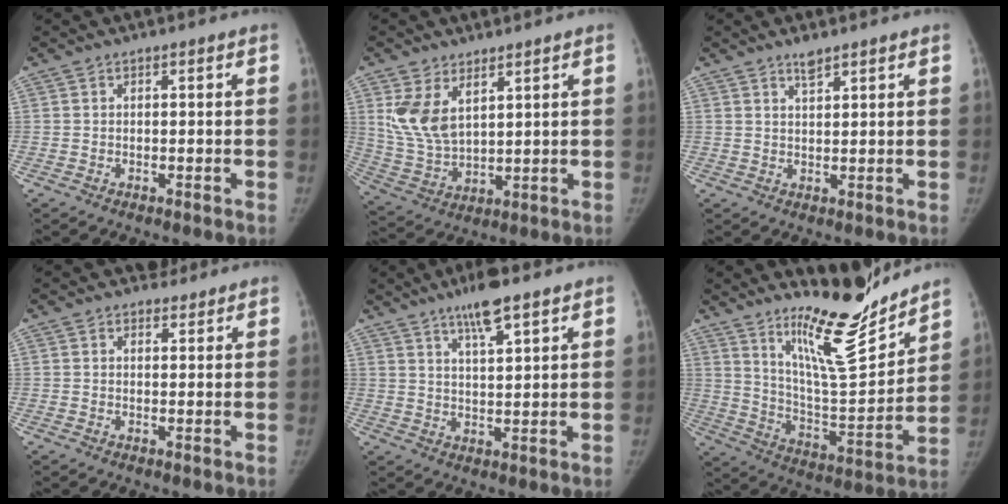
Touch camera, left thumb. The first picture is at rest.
{"total": 9.7, "force": [4.5, 5.6, 6.5], "torque": [-0.115, -0.019, 0.105]}
{"total": 2.4, "force": [1.9, 0.6, 1.3], "torque": [-0.017, -0.010, 0.036]}
{"total": 2.1, "force": [1.8, 1.1, -0.2], "torque": [0.017, -0.011, 0.021]}
{"total": 7.8, "force": [5.3, 1.7, 5.5], "torque": [-0.084, -0.026, 0.092]}
{"total": 17.2, "force": [14.0, 3.1, 9.6], "torque": [-0.118, -0.115, 0.242]}